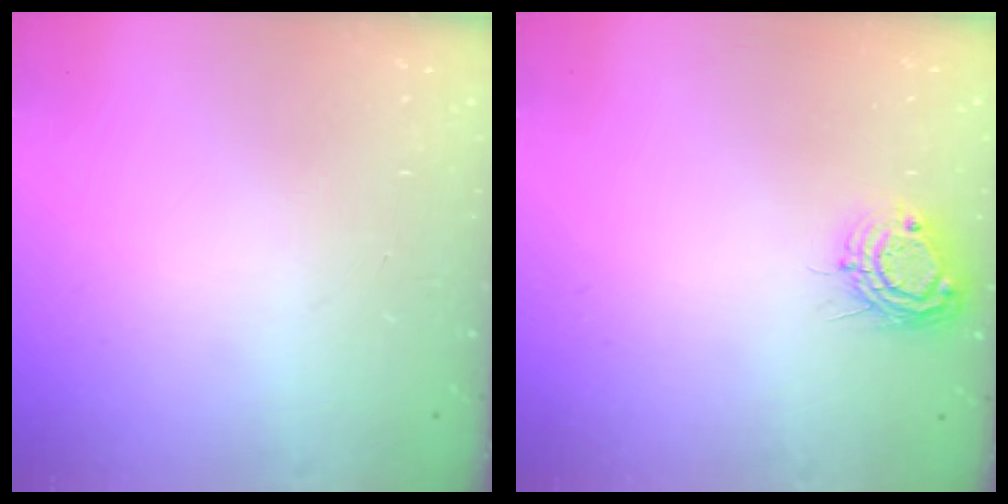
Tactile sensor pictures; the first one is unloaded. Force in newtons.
{"total": 8.3, "press": 8.3, "slide": 0.7}